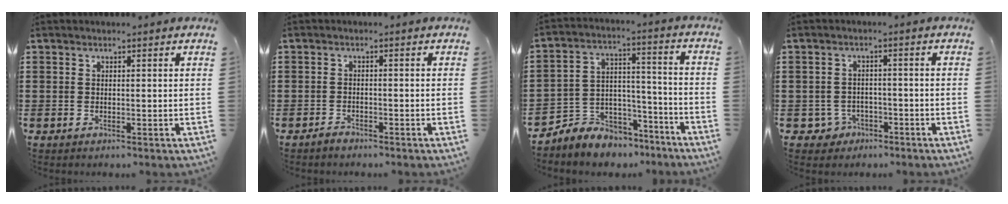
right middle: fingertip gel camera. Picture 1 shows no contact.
{"total": 1.4, "force": [-1.3, 0.4, 0.2], "torque": [-0.008, 0.001, -0.028]}
{"total": 5.9, "force": [-5.3, 2.5, -0.7], "torque": [-0.001, 0.006, -0.107]}
{"total": 2.9, "force": [-2.1, 1.9, 0.5], "torque": [-0.026, -0.001, -0.049]}